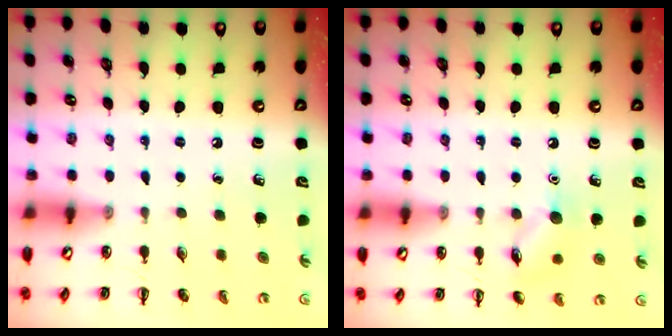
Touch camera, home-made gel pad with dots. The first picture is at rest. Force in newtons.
{"total": 7.5, "press": 7.4, "slide": 1.1}